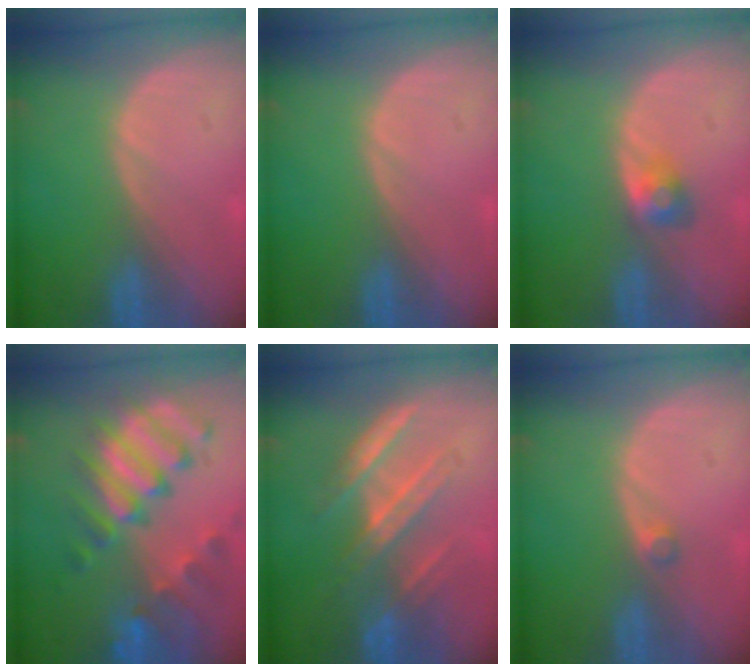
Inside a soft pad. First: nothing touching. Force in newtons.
{"total": 0.0}
{"total": 2.8, "press": 2.5, "slide": 1.2}
{"total": 11.3, "press": 9.8, "slide": 5.8}
{"total": 6.9, "press": 6.8, "slide": 1.2}
{"total": 1.3, "press": 1.1, "slide": 0.6}